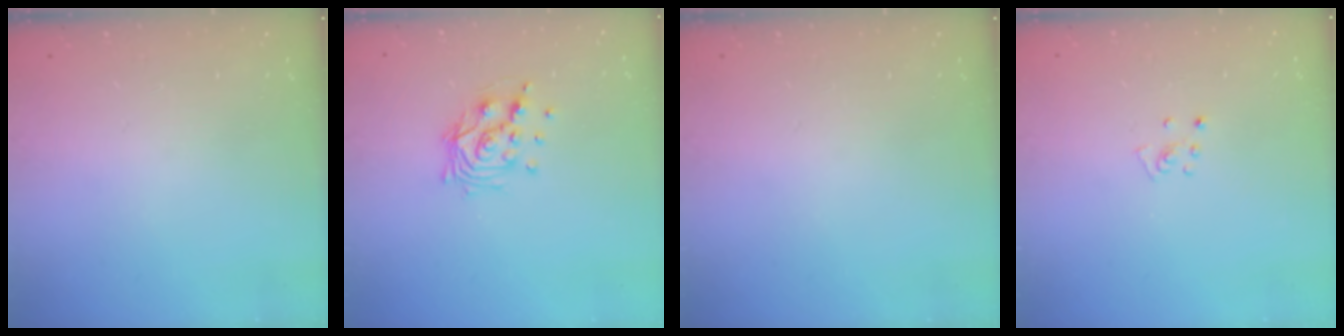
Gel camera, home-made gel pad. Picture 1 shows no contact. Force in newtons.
{"total": 10.6, "press": 10.5, "slide": 1.0}
{"total": 0.0}
{"total": 3.7, "press": 3.7, "slide": 0.3}